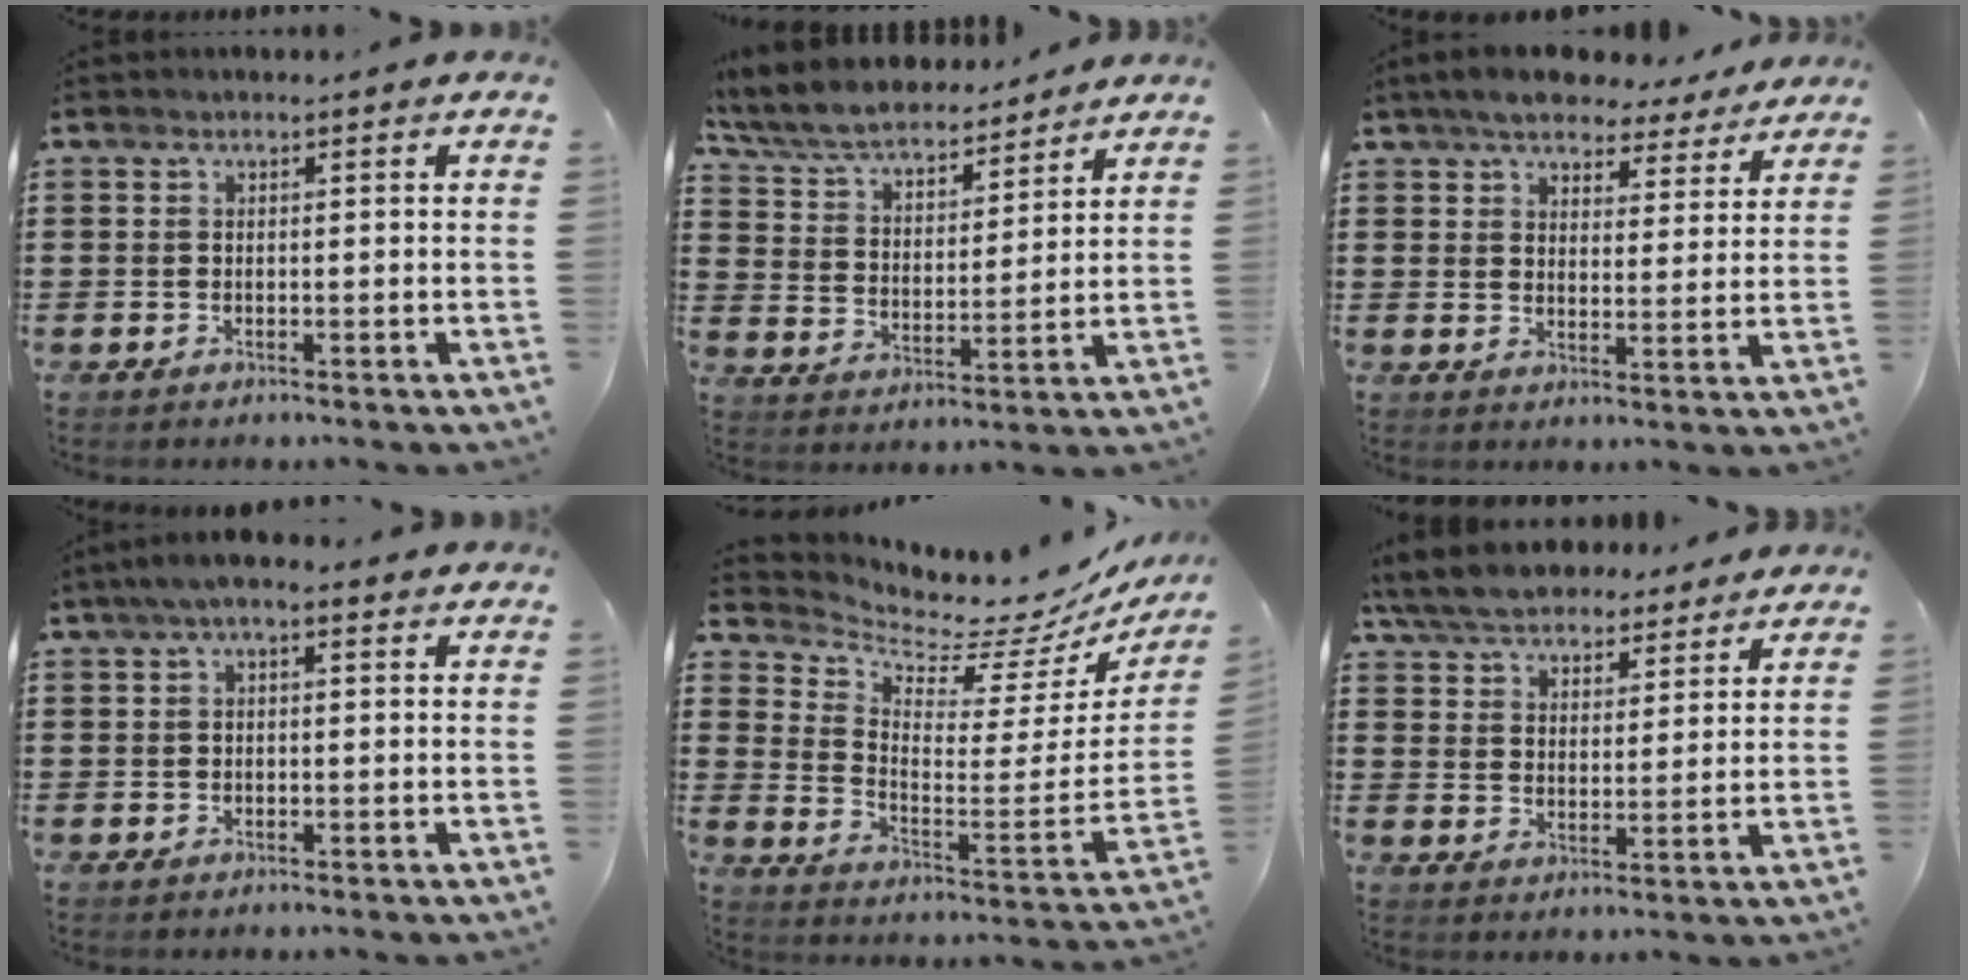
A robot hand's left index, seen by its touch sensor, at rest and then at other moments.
{"total": 7.3, "force": [6.8, 1.4, 2.2], "torque": [-0.073, -0.037, 0.120]}
{"total": 6.2, "force": [5.8, 1.6, 1.5], "torque": [-0.048, -0.020, 0.104]}
{"total": 2.3, "force": [0.6, 0.9, 2.0], "torque": [-0.038, 0.007, 0.008]}
{"total": 4.9, "force": [4.7, 1.1, 1.0], "torque": [-0.036, -0.063, 0.070]}
{"total": 6.7, "force": [6.2, 1.8, 1.7], "torque": [-0.061, -0.015, 0.113]}